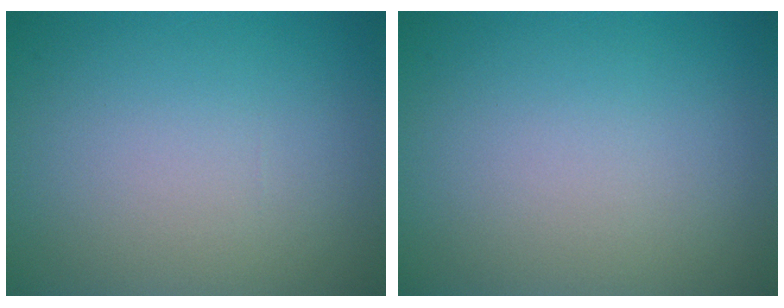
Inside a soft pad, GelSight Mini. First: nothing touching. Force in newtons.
{"total": 0.0}